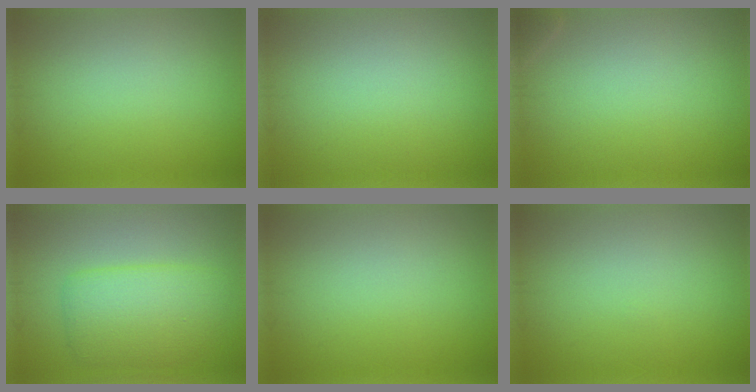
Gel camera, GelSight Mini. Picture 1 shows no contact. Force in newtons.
{"total": 0.0}
{"total": 0.7, "press": 0.7, "slide": 0.0}
{"total": 4.9, "press": 4.9, "slide": 0.1}
{"total": 0.0}
{"total": 0.0}